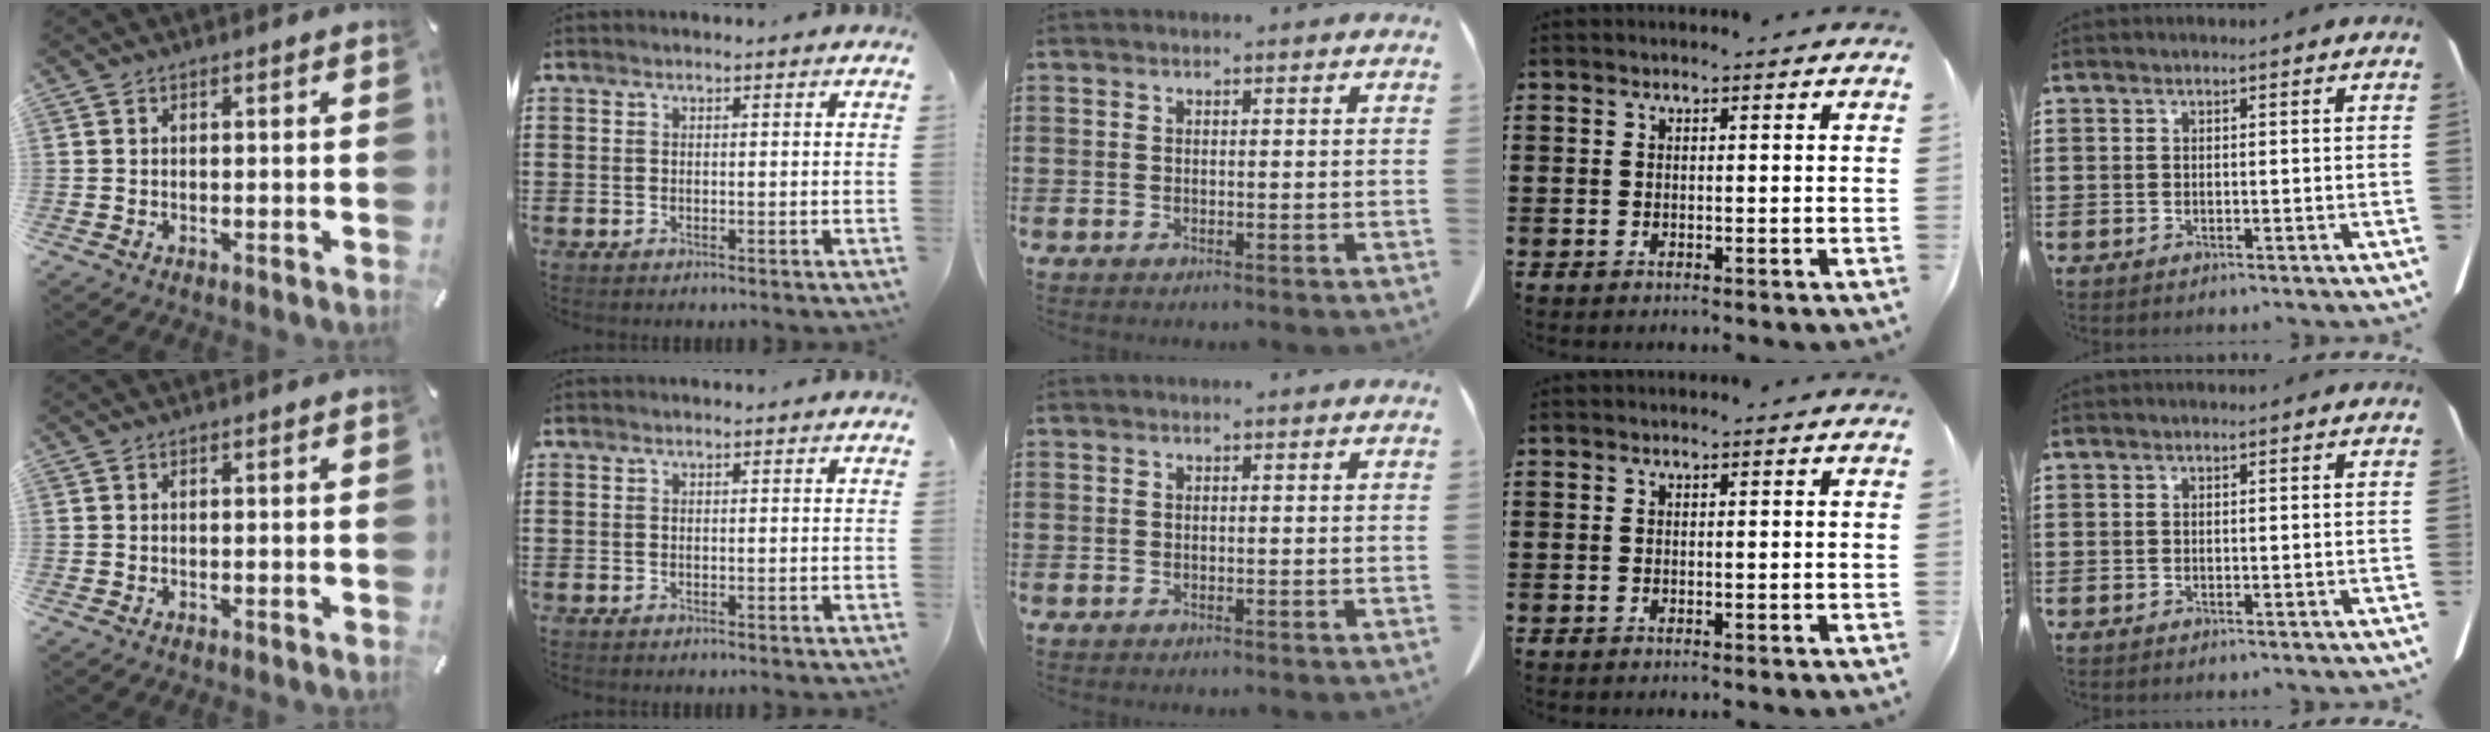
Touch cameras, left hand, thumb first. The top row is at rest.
{}